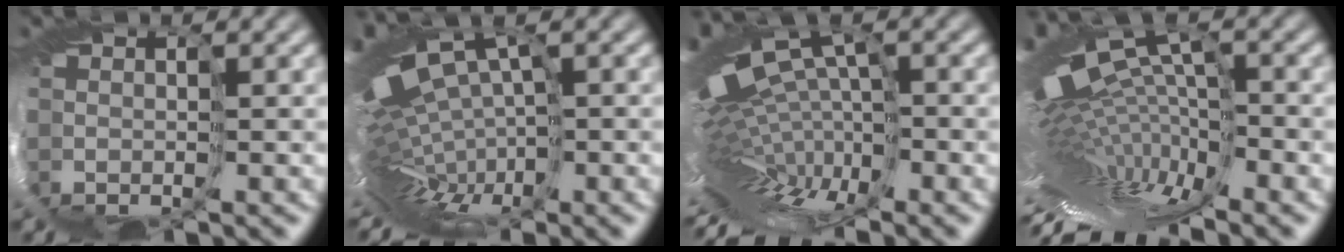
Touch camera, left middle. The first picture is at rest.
{"total": 9.8, "force": [-0.1, 3.9, 9.0], "torque": [-0.172, 0.004, 0.028]}
{"total": 12.9, "force": [-1.9, 4.7, 11.9], "torque": [-0.193, 0.013, 0.006]}
{"total": 13.7, "force": [-2.7, 3.8, 12.9], "torque": [-0.185, -0.001, -0.016]}